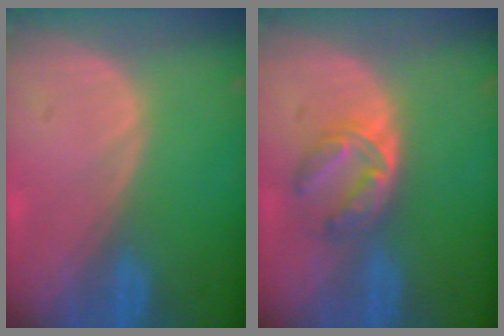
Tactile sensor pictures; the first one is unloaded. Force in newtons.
{"total": 5.3, "press": 5.1, "slide": 1.3}